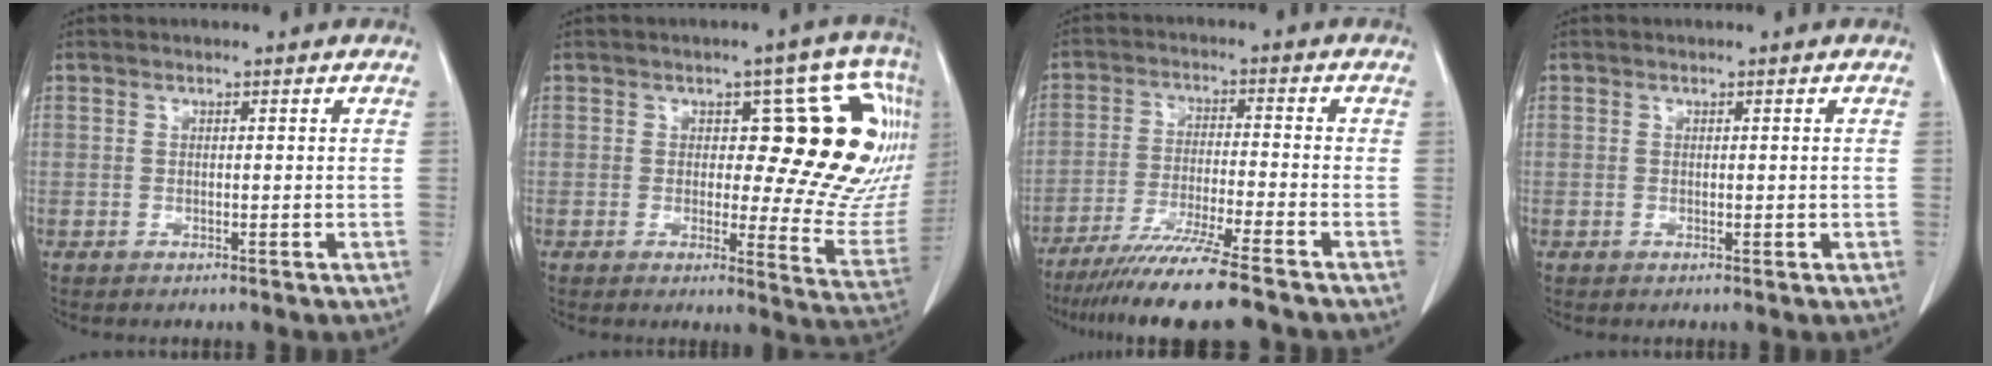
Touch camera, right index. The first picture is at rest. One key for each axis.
{"total": 19.4, "fx": 4.5, "fy": 7.8, "fz": 17.2, "tx": -0.171, "ty": 0.021, "tz": 0.062}
{"total": 12.1, "fx": -9.9, "fy": -1.1, "fz": 6.9, "tx": -0.106, "ty": -0.038, "tz": -0.162}
{"total": 0.6, "fx": 0.0, "fy": 0.4, "fz": 0.4, "tx": -0.005, "ty": 0.000, "tz": 0.002}